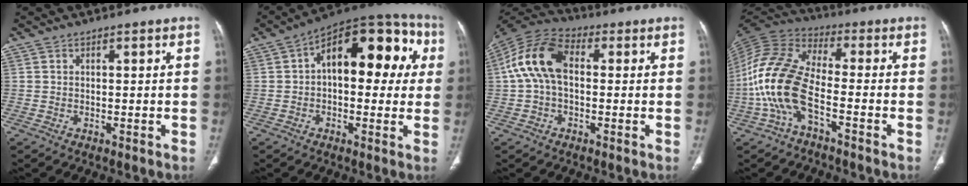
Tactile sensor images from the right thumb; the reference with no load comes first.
{"total": 20.2, "force": [3.9, 10.6, 16.7], "torque": [-0.179, 0.036, 0.041]}
{"total": 12.3, "force": [1.0, 7.7, 9.6], "torque": [-0.191, 0.035, 0.007]}
{"total": 14.7, "force": [-4.7, 6.7, 12.2], "torque": [-0.271, 0.041, -0.098]}